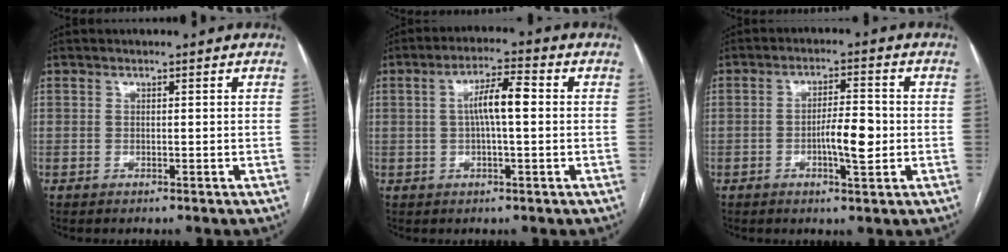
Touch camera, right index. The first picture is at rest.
{"total": 6.1, "force": [0.5, 1.0, 6.0], "torque": [-0.112, 0.017, 0.007]}
{"total": 5.8, "force": [-1.1, 1.3, 5.6], "torque": [-0.097, 0.002, -0.017]}